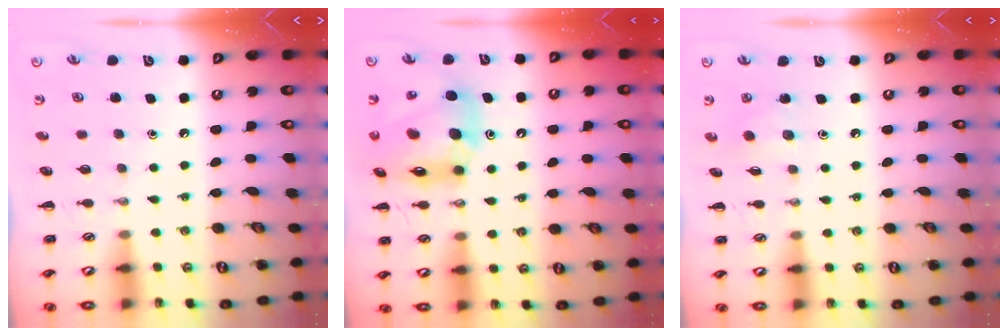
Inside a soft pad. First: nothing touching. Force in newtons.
{"total": 16.0, "press": 15.5, "slide": 4.2}
{"total": 2.9, "press": 2.8, "slide": 1.0}